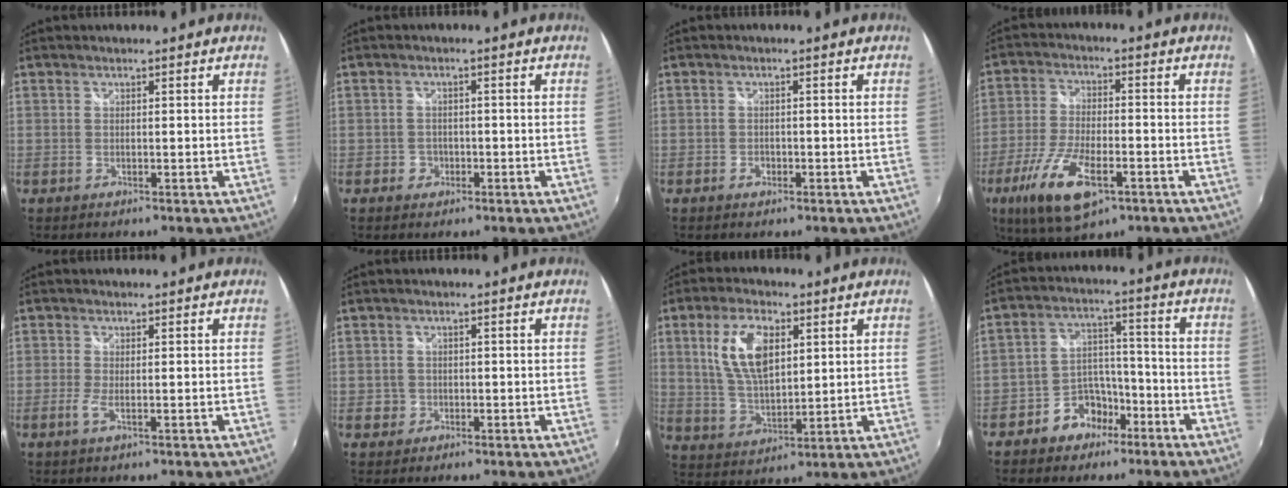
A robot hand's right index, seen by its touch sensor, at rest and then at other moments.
{"total": 2.7, "force": [-1.2, 2.3, 0.5], "torque": [-0.012, 0.002, -0.022]}
{"total": 1.7, "force": [-0.9, 1.3, 0.6], "torque": [-0.013, -0.001, -0.015]}
{"total": 14.1, "force": [-7.0, 5.2, 11.1], "torque": [-0.236, -0.030, -0.129]}
{"total": 2.1, "force": [-0.6, 0.2, 2.0], "torque": [-0.043, -0.005, -0.013]}
{"total": 2.1, "force": [-0.4, 2.1, 0.1], "torque": [-0.002, 0.007, -0.003]}
{"total": 11.6, "force": [3.8, 5.6, 9.5], "torque": [-0.188, 0.007, 0.081]}
{"total": 8.3, "force": [-5.3, 5.7, 2.9], "torque": [-0.057, 0.034, -0.080]}